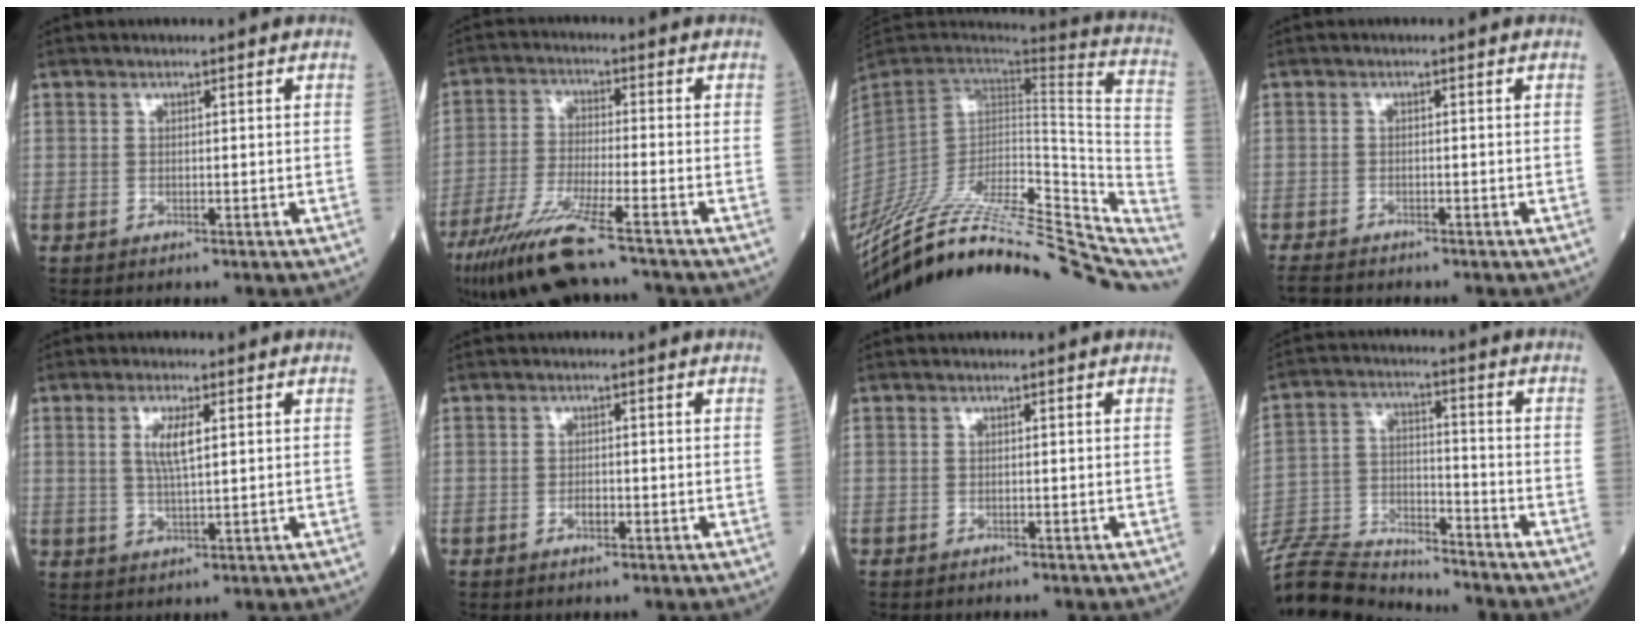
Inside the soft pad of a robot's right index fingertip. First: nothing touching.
{"total": 12.0, "force": [-8.9, 0.9, 8.0], "torque": [-0.158, -0.035, -0.160]}
{"total": 39.9, "force": [-34.4, 7.4, 18.7], "torque": [-0.246, -0.057, -0.482]}
{"total": 2.9, "force": [-2.7, 0.4, 0.9], "torque": [-0.018, -0.010, -0.045]}
{"total": 4.4, "force": [1.2, 0.7, 4.2], "torque": [-0.085, 0.000, 0.024]}
{"total": 1.6, "force": [-0.7, 0.6, 1.3], "torque": [-0.023, 0.001, -0.011]}
{"total": 0.6, "force": [-0.6, 0.0, 0.2], "torque": [-0.001, -0.001, -0.011]}
{"total": 17.3, "force": [-16.8, 1.8, 3.5], "torque": [-0.080, 0.013, -0.285]}